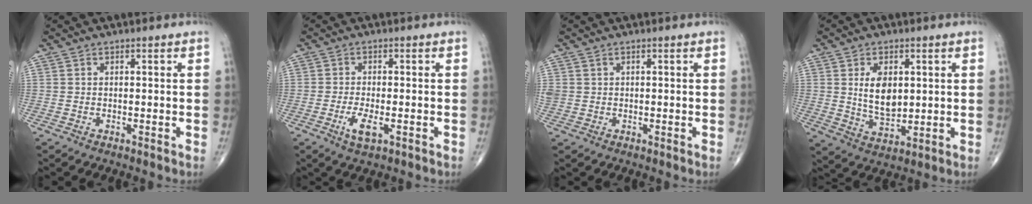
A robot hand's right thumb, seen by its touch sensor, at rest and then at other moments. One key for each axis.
{"total": 4.4, "fx": -1.6, "fy": 1.5, "fz": 3.8, "tx": -0.076, "ty": -0.004, "tz": -0.027}
{"total": 1.4, "fx": 0.5, "fy": 1.2, "fz": 0.4, "tx": -0.003, "ty": 0.000, "tz": 0.010}
{"total": 10.2, "fx": 1.9, "fy": 6.0, "fz": 8.0, "tx": -0.126, "ty": -0.020, "tz": 0.045}